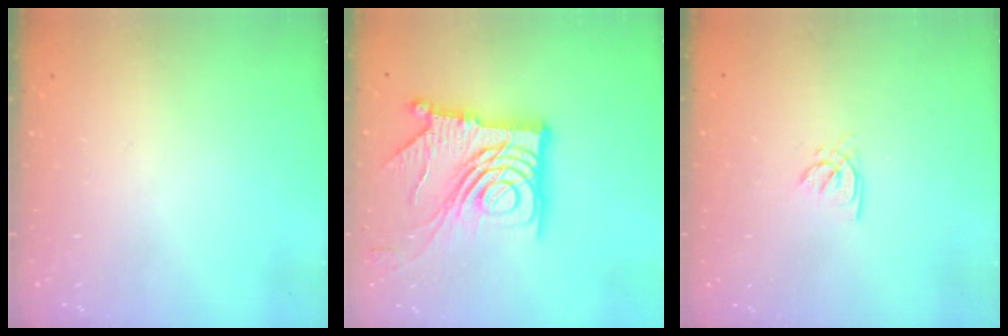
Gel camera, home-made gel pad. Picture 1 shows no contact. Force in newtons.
{"total": 20.3, "press": 20.2, "slide": 2.3}
{"total": 2.2, "press": 2.2, "slide": 0.2}